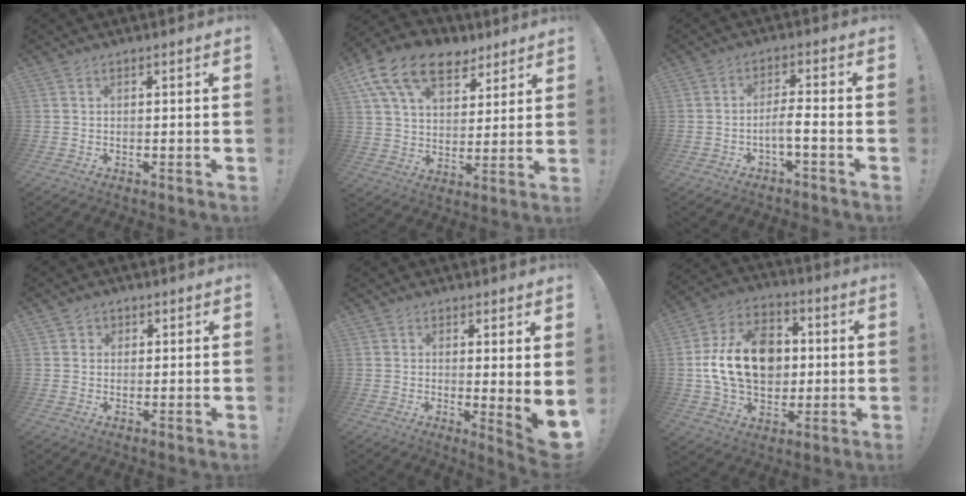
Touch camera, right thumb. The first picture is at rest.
{"total": 17.5, "force": [9.6, 10.8, 9.9], "torque": [-0.162, -0.047, 0.177]}
{"total": 5.4, "force": [-2.4, 0.9, 4.8], "torque": [-0.081, 0.007, -0.041]}
{"total": 2.0, "force": [0.9, 1.8, 0.3], "torque": [0.002, -0.006, 0.014]}
{"total": 4.5, "force": [1.7, 0.1, 4.2], "torque": [-0.041, -0.035, 0.030]}
{"total": 19.8, "force": [1.3, 14.6, 13.2], "torque": [-0.215, 0.012, 0.034]}